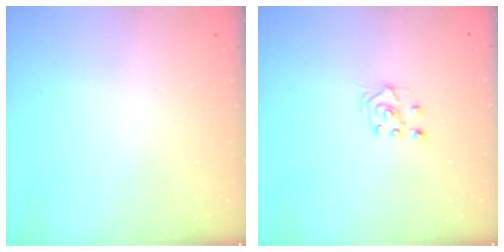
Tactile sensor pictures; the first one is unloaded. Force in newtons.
{"total": 3.8, "press": 3.8, "slide": 0.5}